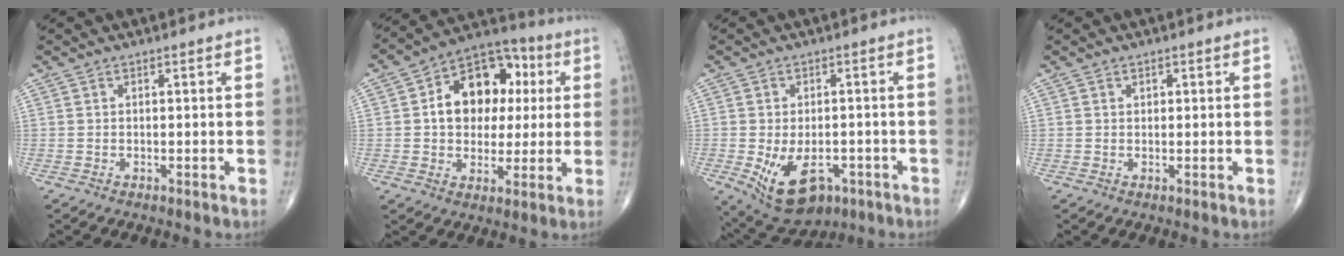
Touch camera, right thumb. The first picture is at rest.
{"total": 15.8, "force": [2.6, 11.4, 10.7], "torque": [-0.111, 0.019, 0.033]}
{"total": 11.8, "force": [-4.6, 6.9, 8.4], "torque": [-0.128, 0.004, -0.055]}
{"total": 0.8, "force": [0.3, 0.7, 0.4], "torque": [0.002, -0.001, 0.005]}